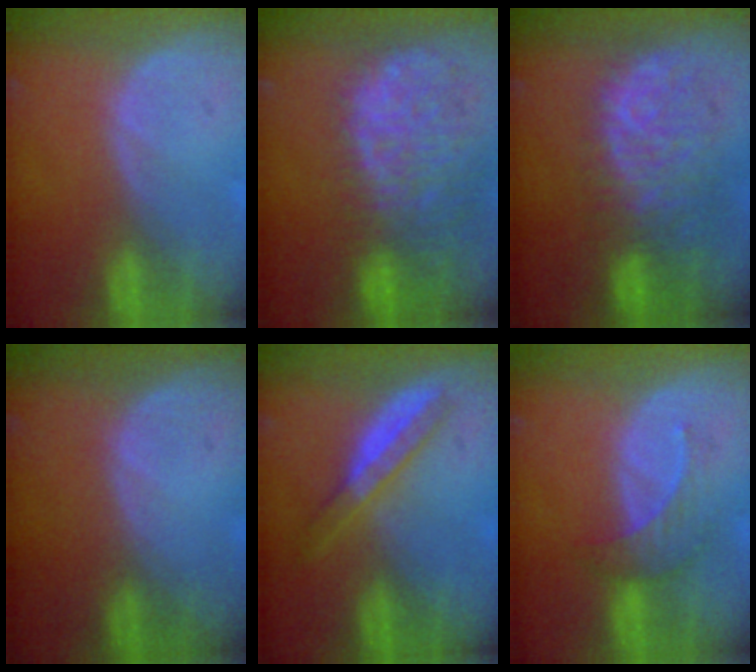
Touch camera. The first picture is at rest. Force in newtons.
{"total": 13.8, "press": 11.2, "slide": 8.0}
{"total": 10.9, "press": 9.5, "slide": 5.4}
{"total": 0.0}
{"total": 5.5, "press": 4.9, "slide": 2.5}
{"total": 4.0, "press": 4.0, "slide": 0.5}